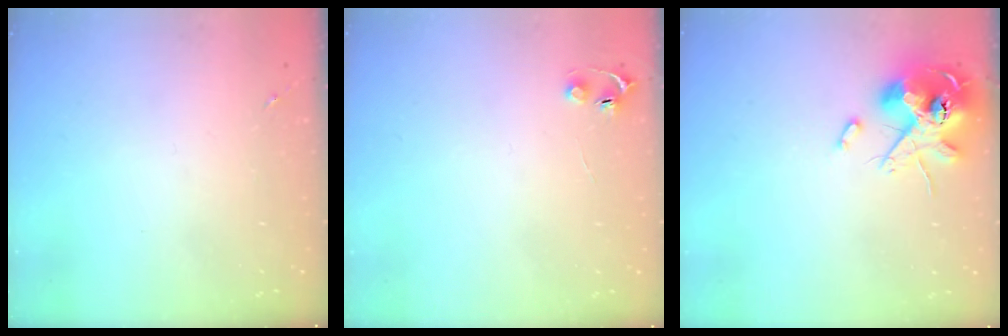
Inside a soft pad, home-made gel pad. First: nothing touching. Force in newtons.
{"total": 4.0, "press": 4.0, "slide": 0.5}
{"total": 14.2, "press": 14.0, "slide": 2.0}